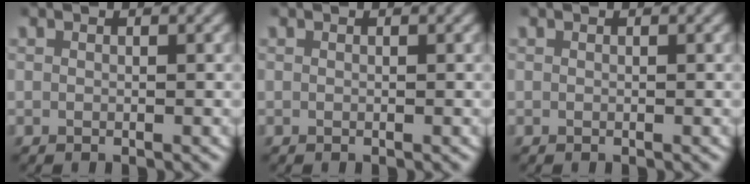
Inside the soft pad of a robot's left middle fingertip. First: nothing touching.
{"total": 0.0}
{"total": 0.0}